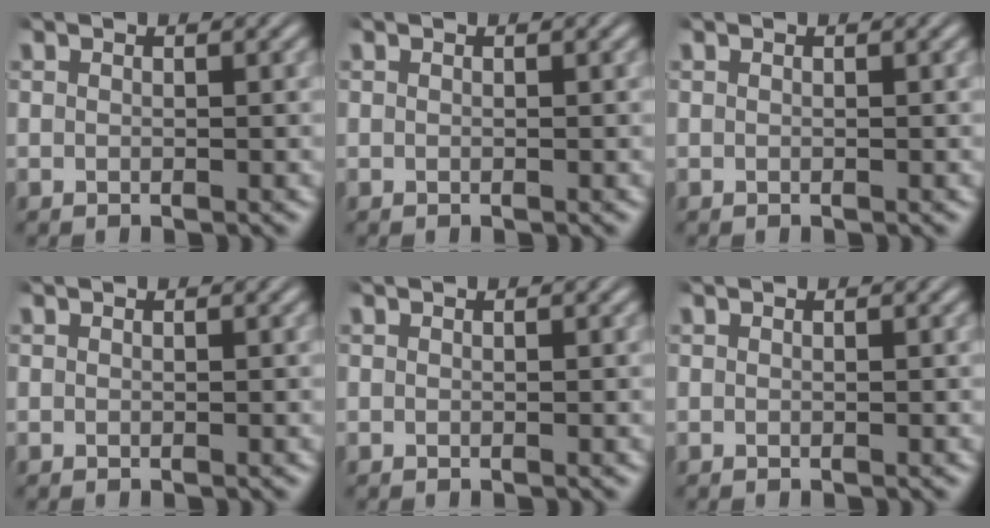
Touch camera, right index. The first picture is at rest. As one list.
[{"total": 0.0}, {"total": 0.0}, {"total": 0.0}, {"total": 0.0}, {"total": 0.0}]